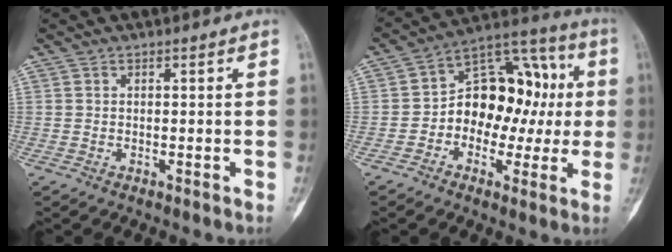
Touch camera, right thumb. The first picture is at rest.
{"total": 16.1, "force": [-0.2, 11.5, 11.2], "torque": [-0.109, 0.054, -0.014]}